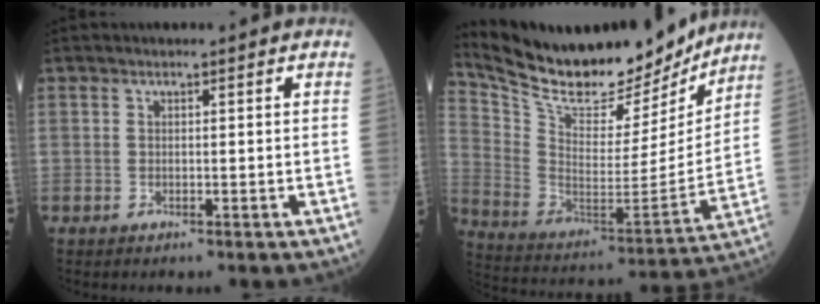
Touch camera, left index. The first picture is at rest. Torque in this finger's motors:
{"motor_torque": [0.99, -1.14, 0.44, 0.08]}